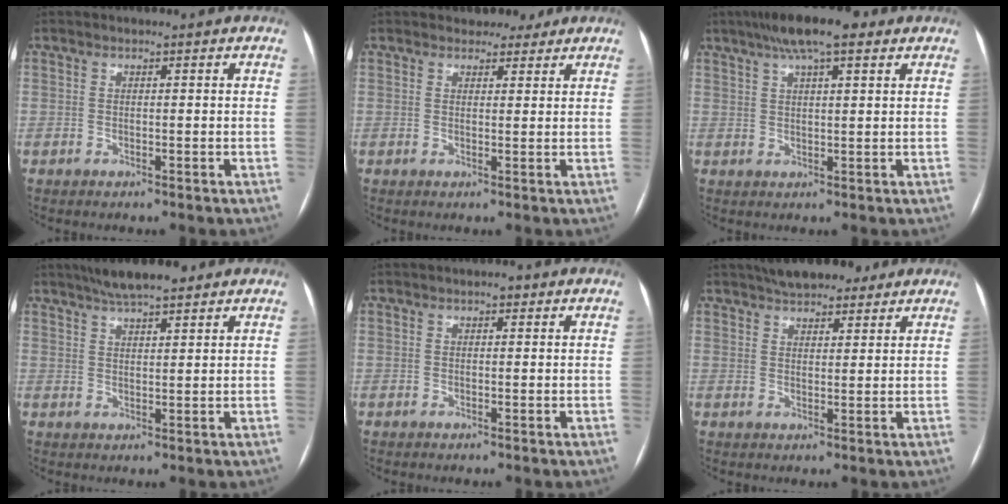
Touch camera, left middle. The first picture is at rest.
{"total": 3.4, "force": [2.9, 1.8, 0.6], "torque": [-0.002, 0.006, 0.036]}
{"total": 9.7, "force": [6.3, 1.9, 7.2], "torque": [-0.118, 0.031, 0.098]}
{"total": 7.8, "force": [6.0, 1.5, 4.8], "torque": [-0.076, 0.024, 0.097]}
{"total": 1.1, "force": [0.6, 0.5, 0.7], "torque": [-0.010, 0.005, 0.006]}
{"total": 8.6, "force": [6.9, 3.1, 4.1], "torque": [-0.055, 0.023, 0.106]}